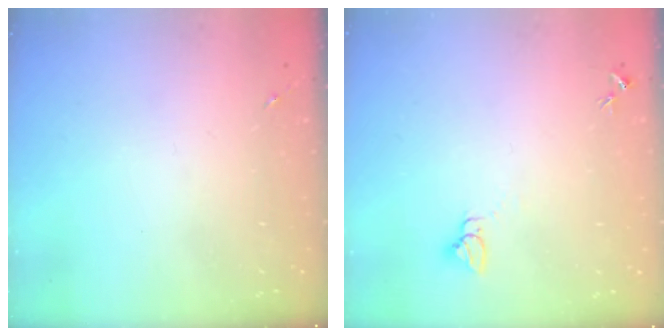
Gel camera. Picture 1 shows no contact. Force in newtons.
{"total": 2.7, "press": 2.7, "slide": 0.1}